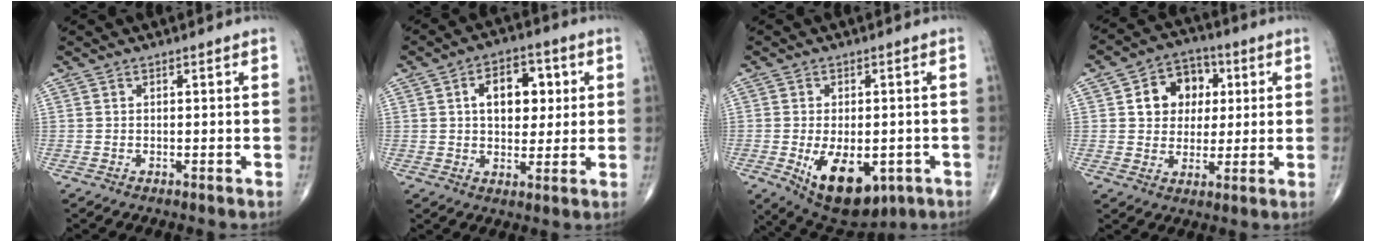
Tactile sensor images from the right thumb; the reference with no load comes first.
{"total": 9.6, "force": [2.1, 6.1, 7.1], "torque": [-0.066, 0.002, 0.033]}
{"total": 14.0, "force": [-4.7, 7.8, 10.6], "torque": [-0.151, -0.005, -0.050]}
{"total": 10.6, "force": [2.5, 8.6, 5.7], "torque": [-0.040, 0.005, 0.037]}